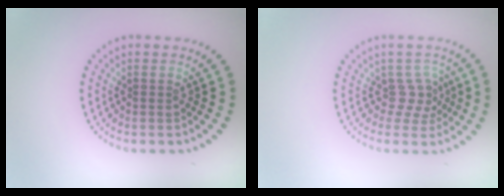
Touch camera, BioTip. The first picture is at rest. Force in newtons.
{"total": 2.1, "press": 1.5, "slide": 1.5}